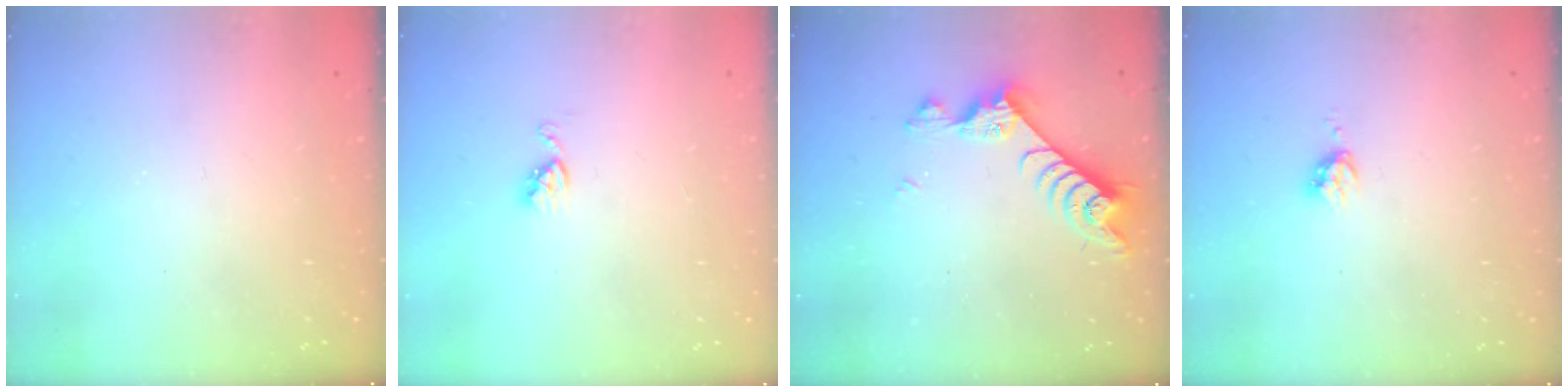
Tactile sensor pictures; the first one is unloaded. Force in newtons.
{"total": 4.4, "press": 4.4, "slide": 0.4}
{"total": 7.0, "press": 7.0, "slide": 0.7}
{"total": 3.6, "press": 3.6, "slide": 0.4}